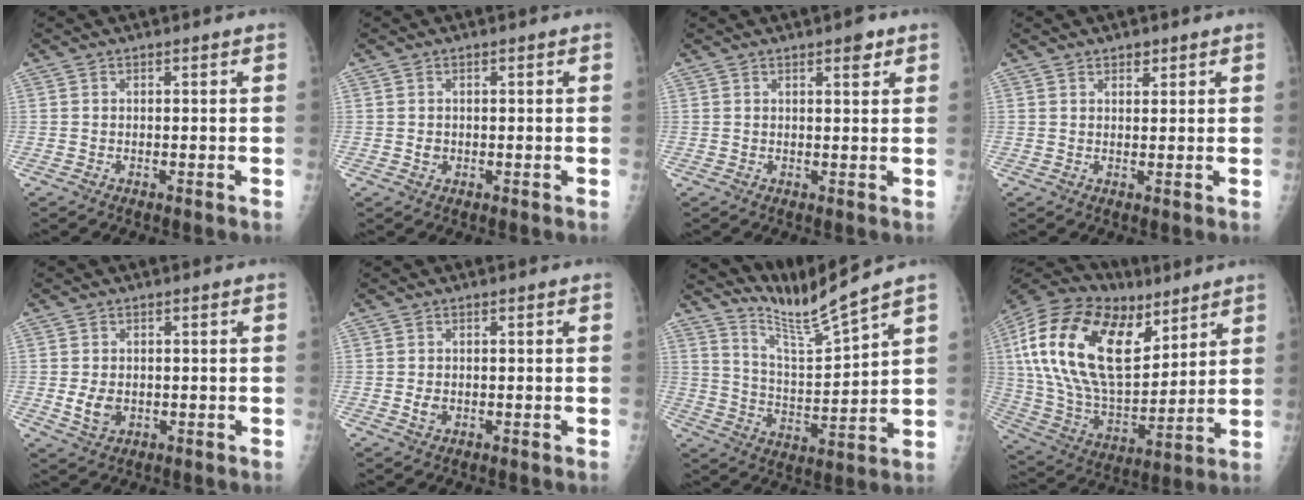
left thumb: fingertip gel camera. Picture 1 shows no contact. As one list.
[{"total": 1.4, "force": [-0.2, 1.2, 0.5], "torque": [-0.002, 0.002, 0.000]}, {"total": 2.7, "force": [1.7, 0.9, 1.9], "torque": [-0.019, -0.008, 0.022]}, {"total": 1.9, "force": [1.3, 1.1, 0.7], "torque": [0.004, -0.007, 0.018]}, {"total": 4.3, "force": [-0.5, 3.2, 2.8], "torque": [-0.039, -0.003, -0.001]}, {"total": 2.1, "force": [-0.4, 1.6, 1.3], "torque": [-0.017, 0.000, -0.003]}, {"total": 9.3, "force": [8.6, -2.3, 2.7], "torque": [-0.057, -0.083, 0.179]}, {"total": 29.2, "force": [12.4, 15.6, 21.3], "torque": [-0.391, -0.017, 0.223]}]